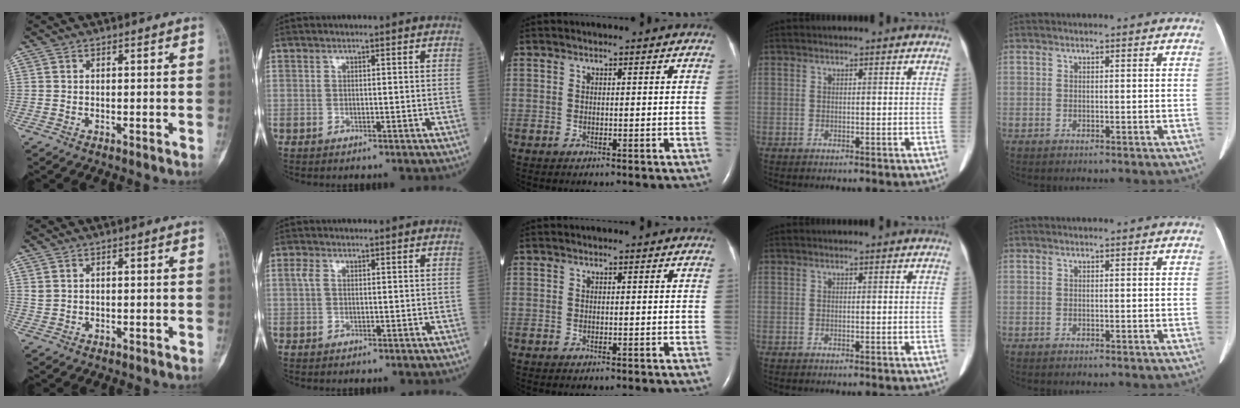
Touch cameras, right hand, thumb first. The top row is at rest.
{"thumb": {"total": 1.0, "force": [0.6, 0.8, 0.4], "torque": [-0.002, -0.002, 0.015]}, "index": {"total": 1.3, "force": [0.4, 0.8, 1.0], "torque": [-0.031, 0.013, 0.010]}}